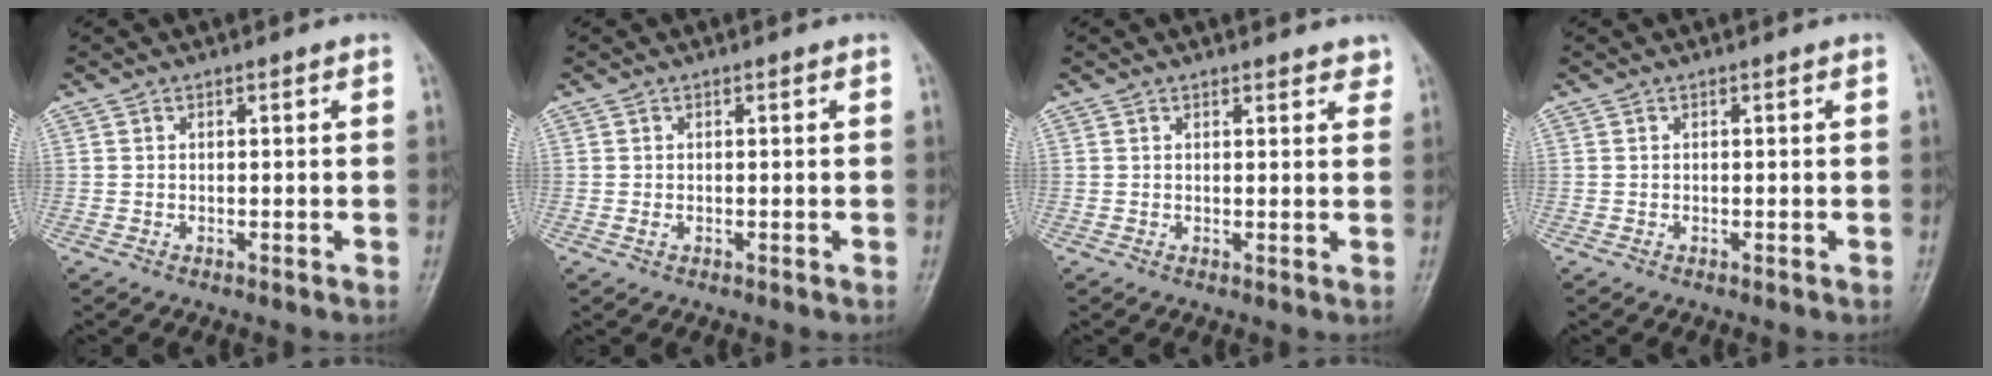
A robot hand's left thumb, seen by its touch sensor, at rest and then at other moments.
{"total": 0.6, "force": [-0.1, 0.4, 0.5], "torque": [-0.007, 0.004, 0.002]}
{"total": 2.5, "force": [2.2, 1.0, 0.9], "torque": [0.009, -0.007, 0.020]}
{"total": 0.0}